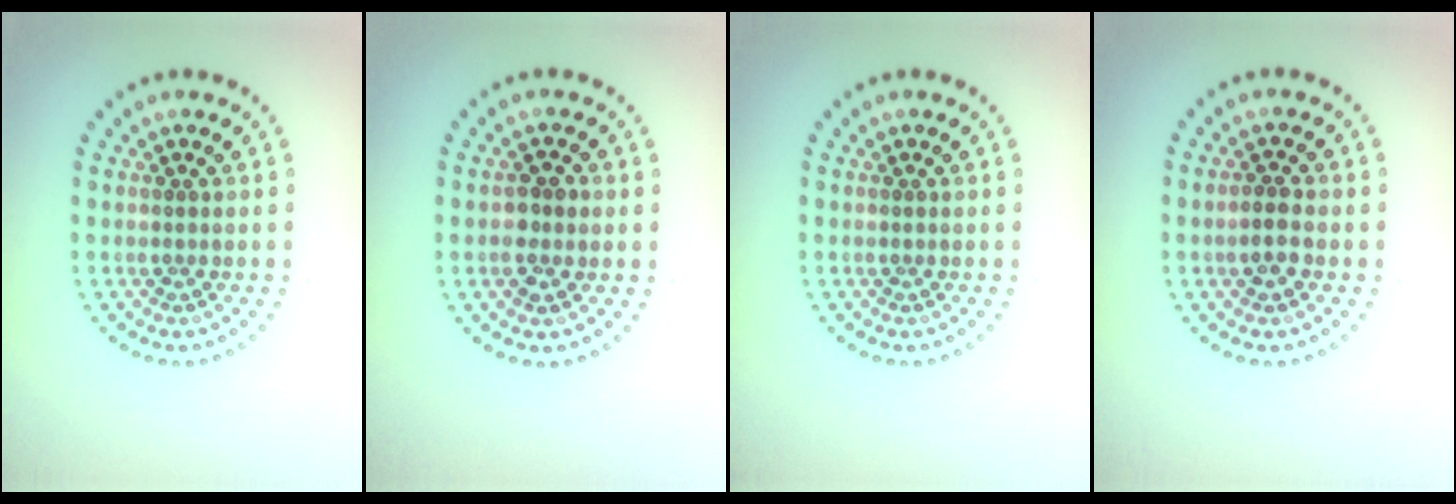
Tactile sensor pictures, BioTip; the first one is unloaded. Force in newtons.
{"total": 2.0, "press": 2.0, "slide": 0.1}
{"total": 0.0}
{"total": 1.9, "press": 1.8, "slide": 0.3}